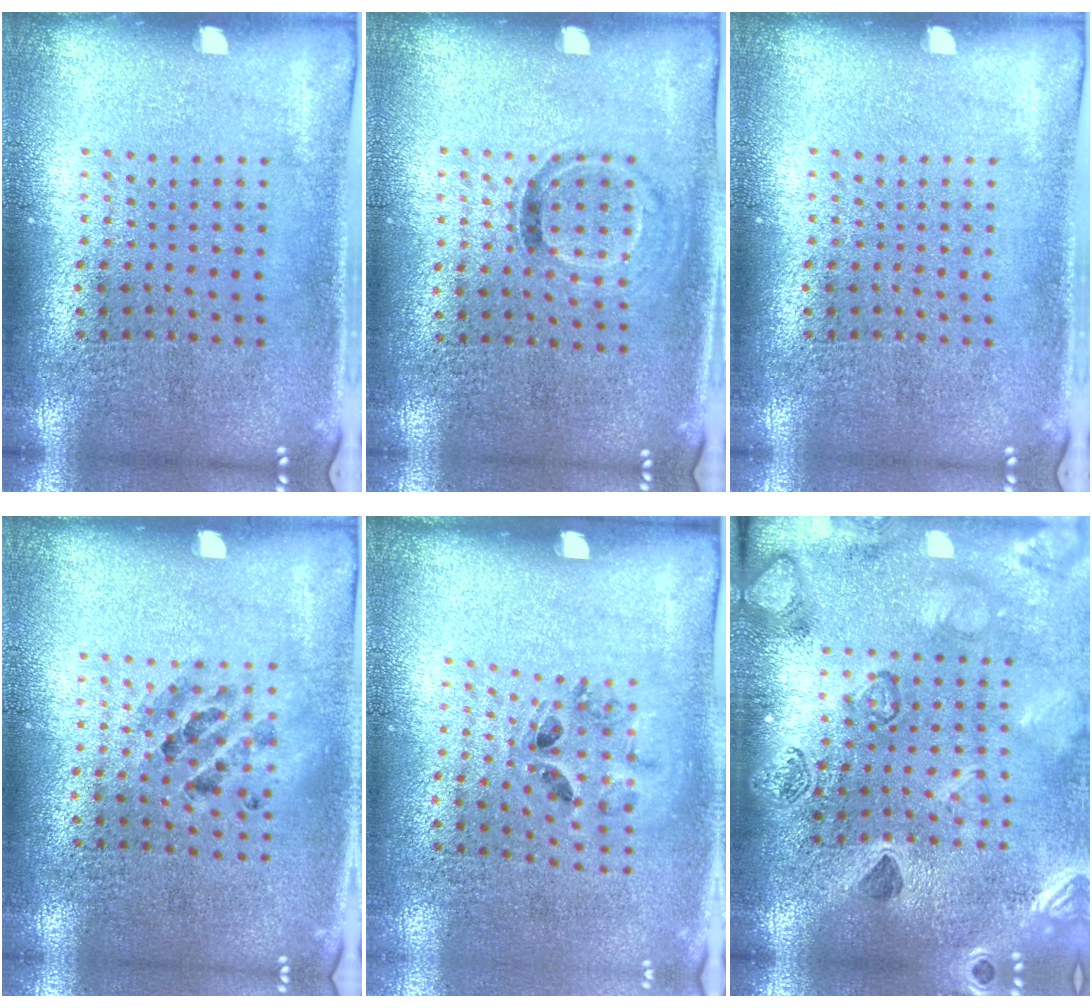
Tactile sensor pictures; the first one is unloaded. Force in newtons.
{"total": 0.8, "press": 0.7, "slide": 0.4}
{"total": 0.0}
{"total": 0.9, "press": 0.9, "slide": 0.3}
{"total": 1.2, "press": 0.8, "slide": 0.9}
{"total": 2.3, "press": 2.3, "slide": 0.3}